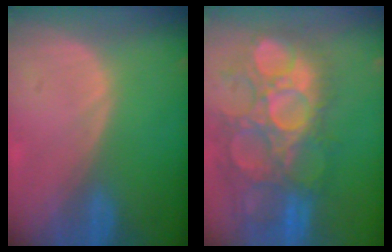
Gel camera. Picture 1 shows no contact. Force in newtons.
{"total": 13.8, "press": 12.5, "slide": 5.8}